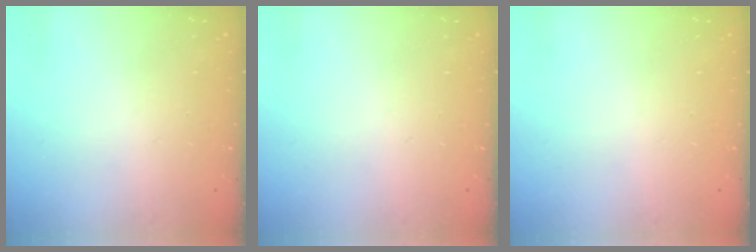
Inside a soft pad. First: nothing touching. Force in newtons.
{"total": 0.0}
{"total": 0.0}